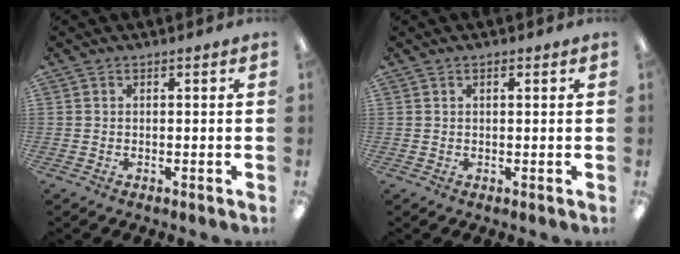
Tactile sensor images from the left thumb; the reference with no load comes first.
{"total": 0.8, "force": [0.5, 0.4, 0.5], "torque": [-0.010, 0.004, 0.009]}